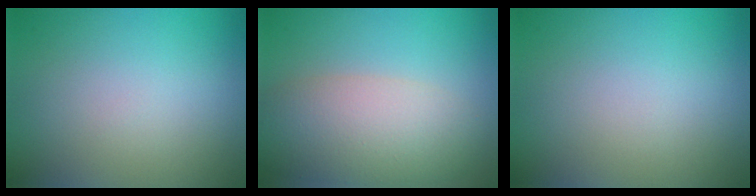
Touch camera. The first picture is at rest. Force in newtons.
{"total": 6.8, "press": 6.8, "slide": 0.2}
{"total": 0.0}